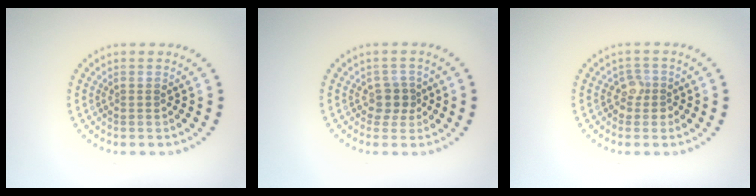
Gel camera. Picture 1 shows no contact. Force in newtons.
{"total": 1.8, "press": 1.4, "slide": 1.1}
{"total": 1.7, "press": 1.4, "slide": 1.0}